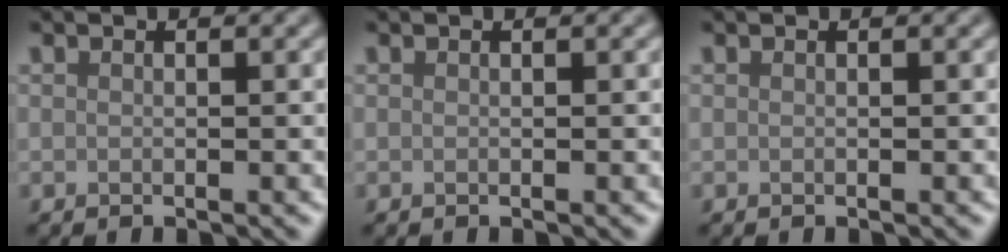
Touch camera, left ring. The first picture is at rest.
{"total": 0.0}
{"total": 0.0}